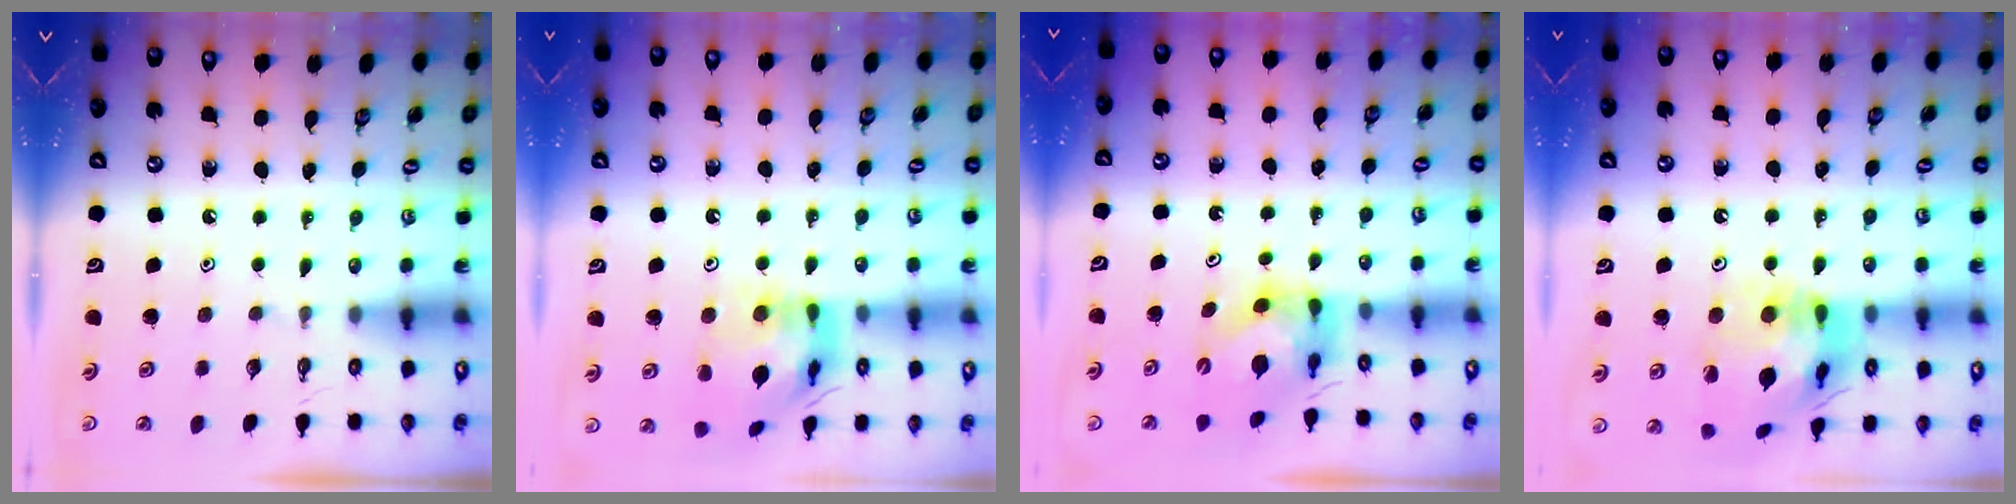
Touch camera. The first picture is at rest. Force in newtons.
{"total": 14.0, "press": 13.9, "slide": 2.0}
{"total": 5.5, "press": 5.5, "slide": 0.6}
{"total": 20.3, "press": 20.2, "slide": 2.6}